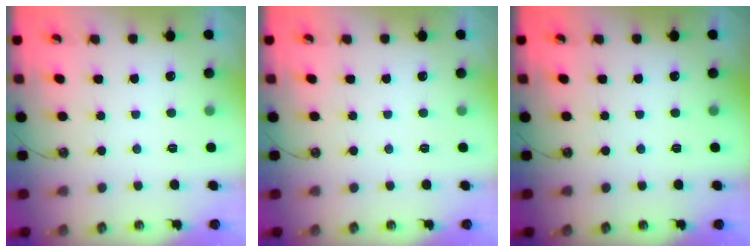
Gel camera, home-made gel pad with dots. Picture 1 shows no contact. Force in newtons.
{"total": 0.0}
{"total": 0.0}